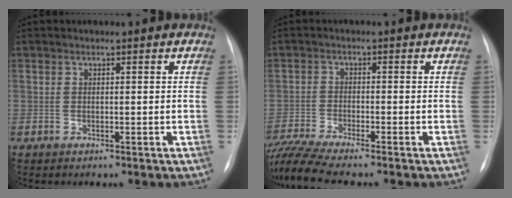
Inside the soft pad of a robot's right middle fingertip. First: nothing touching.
{"total": 7.9, "force": [-7.0, -1.1, 3.4], "torque": [-0.064, -0.019, -0.123]}